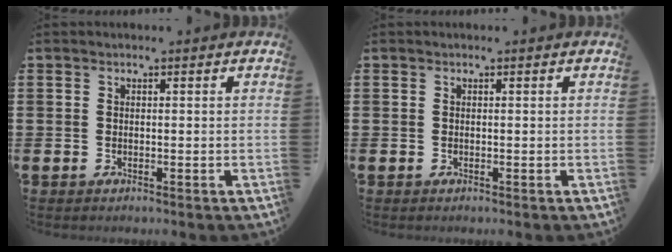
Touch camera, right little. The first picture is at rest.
{"total": 0.0}